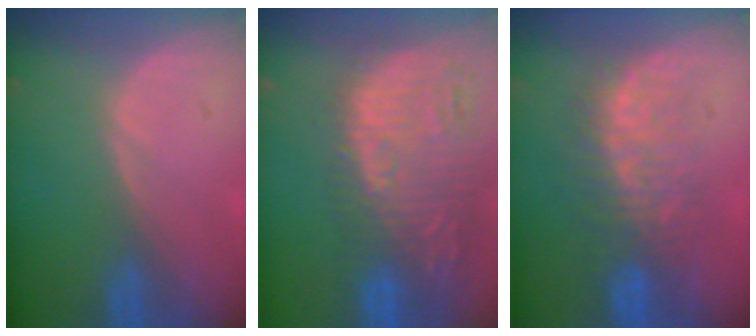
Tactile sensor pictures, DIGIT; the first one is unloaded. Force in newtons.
{"total": 14.6, "press": 12.6, "slide": 7.5}
{"total": 7.8, "press": 7.7, "slide": 1.3}